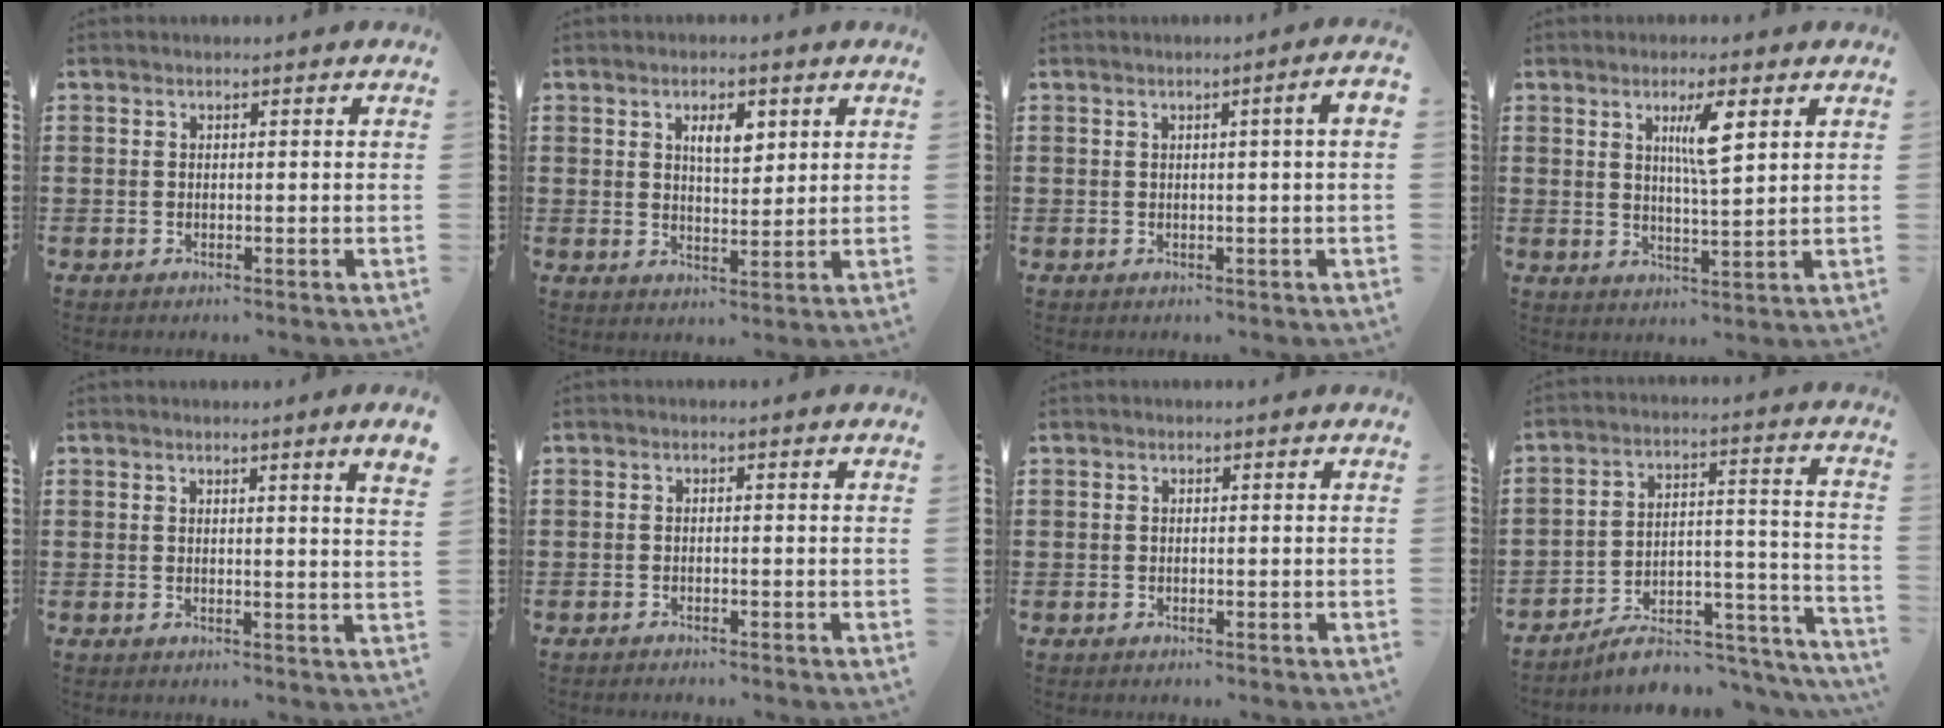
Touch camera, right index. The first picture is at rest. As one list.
[{"total": 4.3, "force": [1.9, 1.8, 3.4], "torque": [-0.056, 0.002, 0.028]}, {"total": 1.9, "force": [0.1, -0.3, 1.9], "torque": [-0.032, -0.003, -0.001]}, {"total": 5.7, "force": [2.3, 0.9, 5.2], "torque": [-0.093, -0.002, 0.031]}, {"total": 2.0, "force": [1.4, -0.8, 1.1], "torque": [-0.022, -0.009, 0.025]}, {"total": 0.8, "force": [-0.8, 0.0, 0.0], "torque": [-0.003, 0.000, -0.018]}, {"total": 0.0}, {"total": 7.1, "force": [-5.9, 2.4, 3.3], "torque": [-0.045, 0.015, -0.107]}]